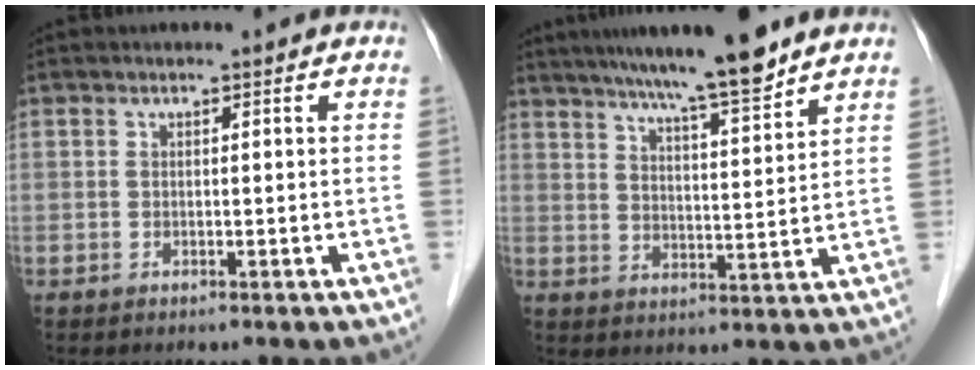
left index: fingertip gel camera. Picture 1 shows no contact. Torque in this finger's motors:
{"motor_torque": [0.35, -0.41, 0.28, 0.07]}